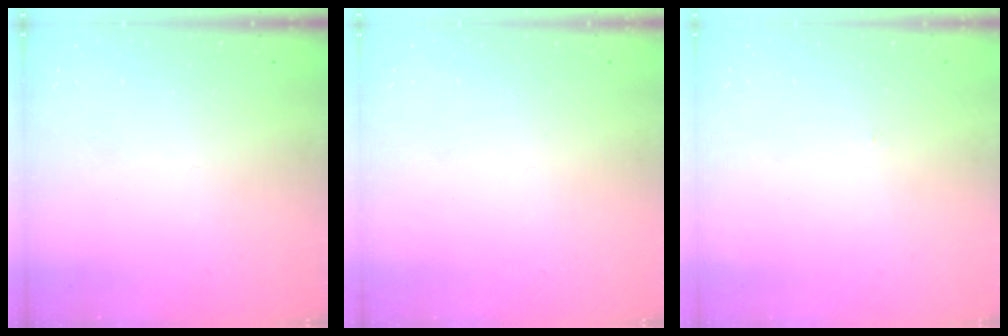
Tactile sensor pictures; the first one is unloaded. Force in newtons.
{"total": 1.8, "press": 1.7, "slide": 0.1}
{"total": 2.2, "press": 2.2, "slide": 0.3}